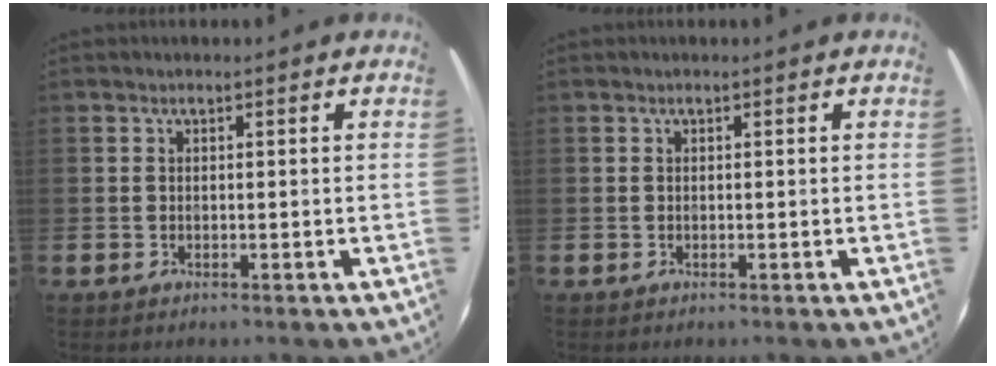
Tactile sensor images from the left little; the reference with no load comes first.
{"total": 0.0}